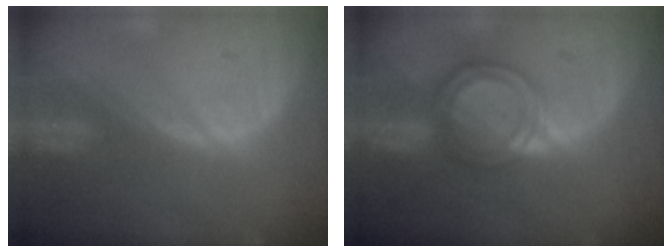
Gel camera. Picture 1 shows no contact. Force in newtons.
{"total": 6.2, "press": 5.4, "slide": 3.0}